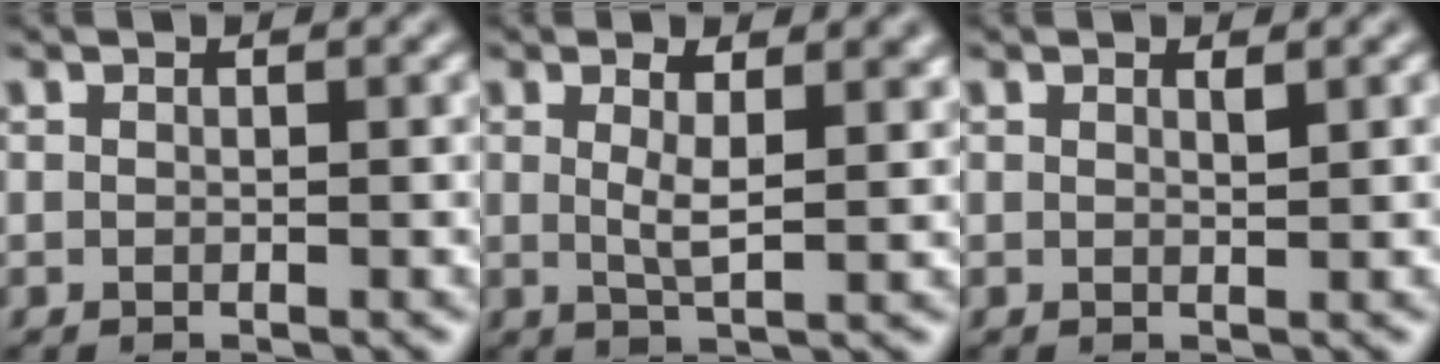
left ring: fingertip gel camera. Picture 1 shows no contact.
{"total": 3.5, "force": [1.1, 1.0, 3.2], "torque": [-0.054, -0.001, 0.018]}
{"total": 0.6, "force": [0.5, 0.1, 0.4], "torque": [-0.006, -0.003, 0.007]}